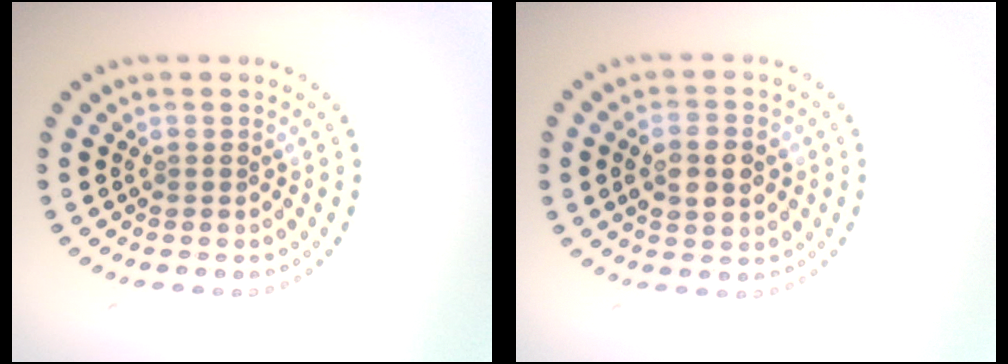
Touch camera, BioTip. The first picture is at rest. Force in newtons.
{"total": 3.9, "press": 3.9, "slide": 0.2}